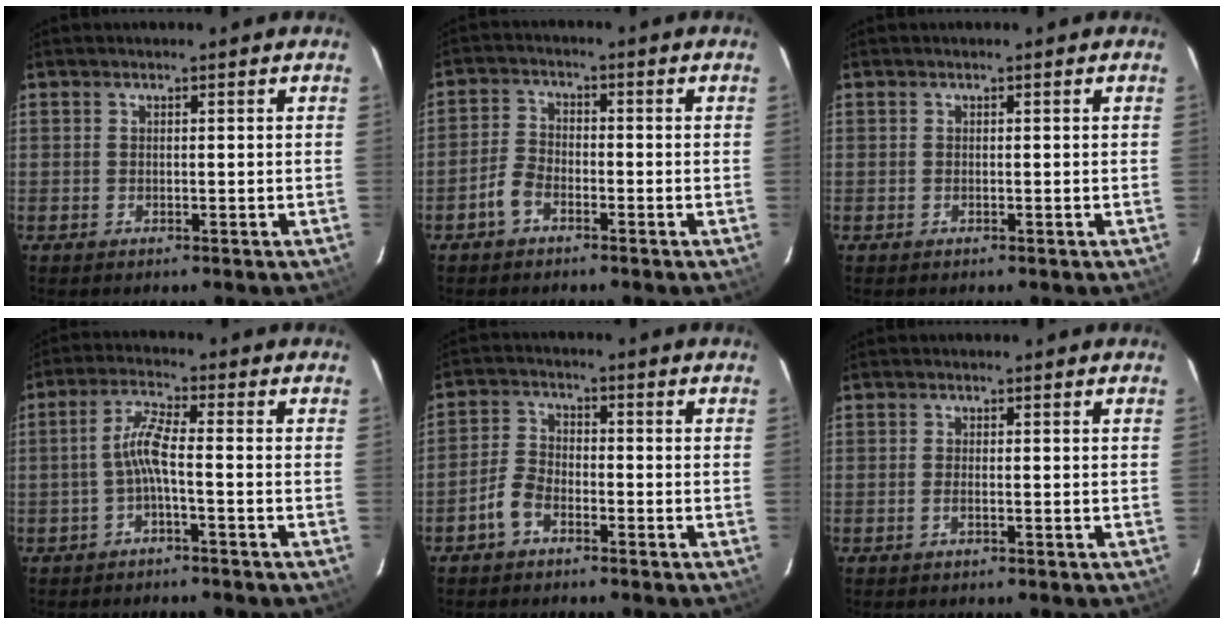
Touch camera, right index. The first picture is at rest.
{"total": 3.8, "force": [-2.4, 2.1, 2.0], "torque": [-0.050, 0.012, -0.049]}
{"total": 0.0}
{"total": 4.6, "force": [-1.6, 0.2, 4.3], "torque": [-0.098, 0.011, -0.032]}
{"total": 4.4, "force": [-2.8, 2.4, 2.4], "torque": [-0.057, 0.013, -0.057]}
{"total": 1.0, "force": [-0.4, 0.0, 0.9], "torque": [-0.019, 0.001, -0.008]}